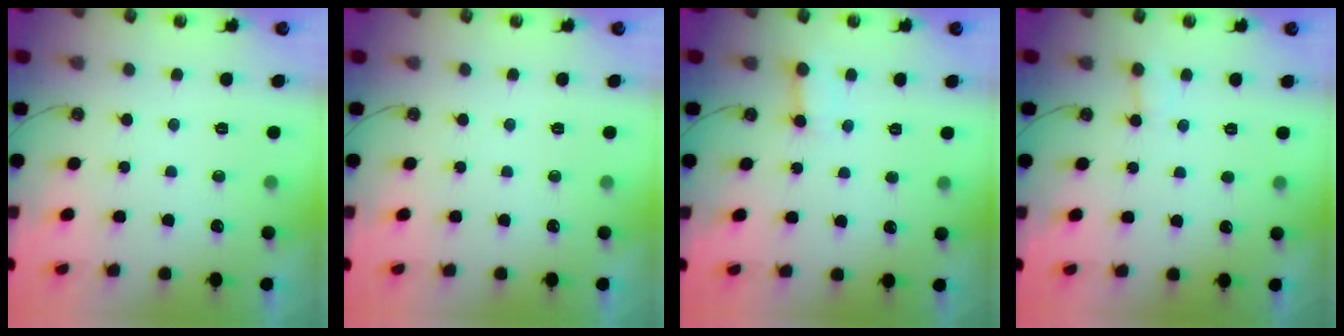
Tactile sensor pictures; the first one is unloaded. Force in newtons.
{"total": 0.0}
{"total": 2.6, "press": 2.6, "slide": 0.3}
{"total": 4.7, "press": 4.6, "slide": 0.6}